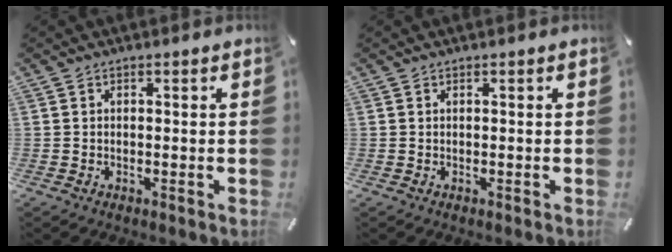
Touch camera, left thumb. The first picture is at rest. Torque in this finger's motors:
{"motor_torque": [-0.01, -0.01, 0.00, 0.00, 0.00]}